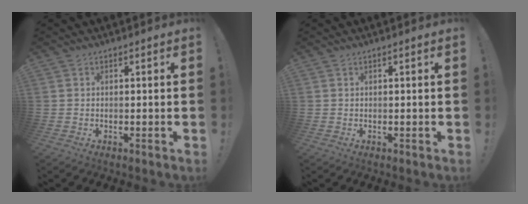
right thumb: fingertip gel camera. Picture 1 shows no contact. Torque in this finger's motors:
{"motor_torque": [0.14, 0.05, -0.63, 0.14, 0.07]}